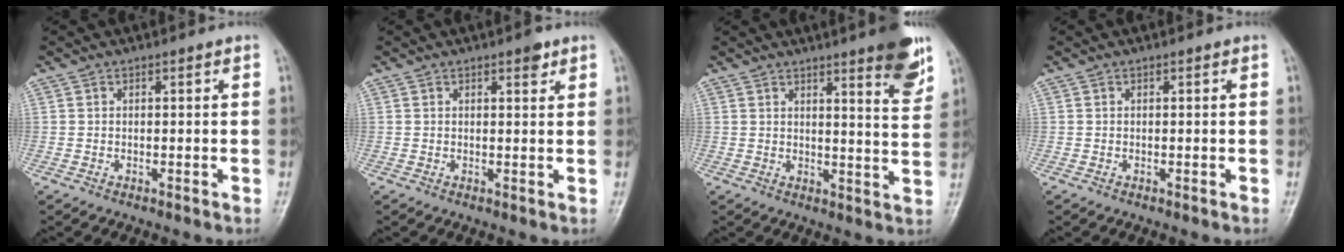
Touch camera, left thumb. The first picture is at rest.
{"total": 2.1, "force": [1.4, 0.8, 1.4], "torque": [-0.015, -0.007, 0.018]}
{"total": 9.1, "force": [5.8, 1.3, 6.9], "torque": [-0.071, -0.035, 0.072]}
{"total": 0.0}